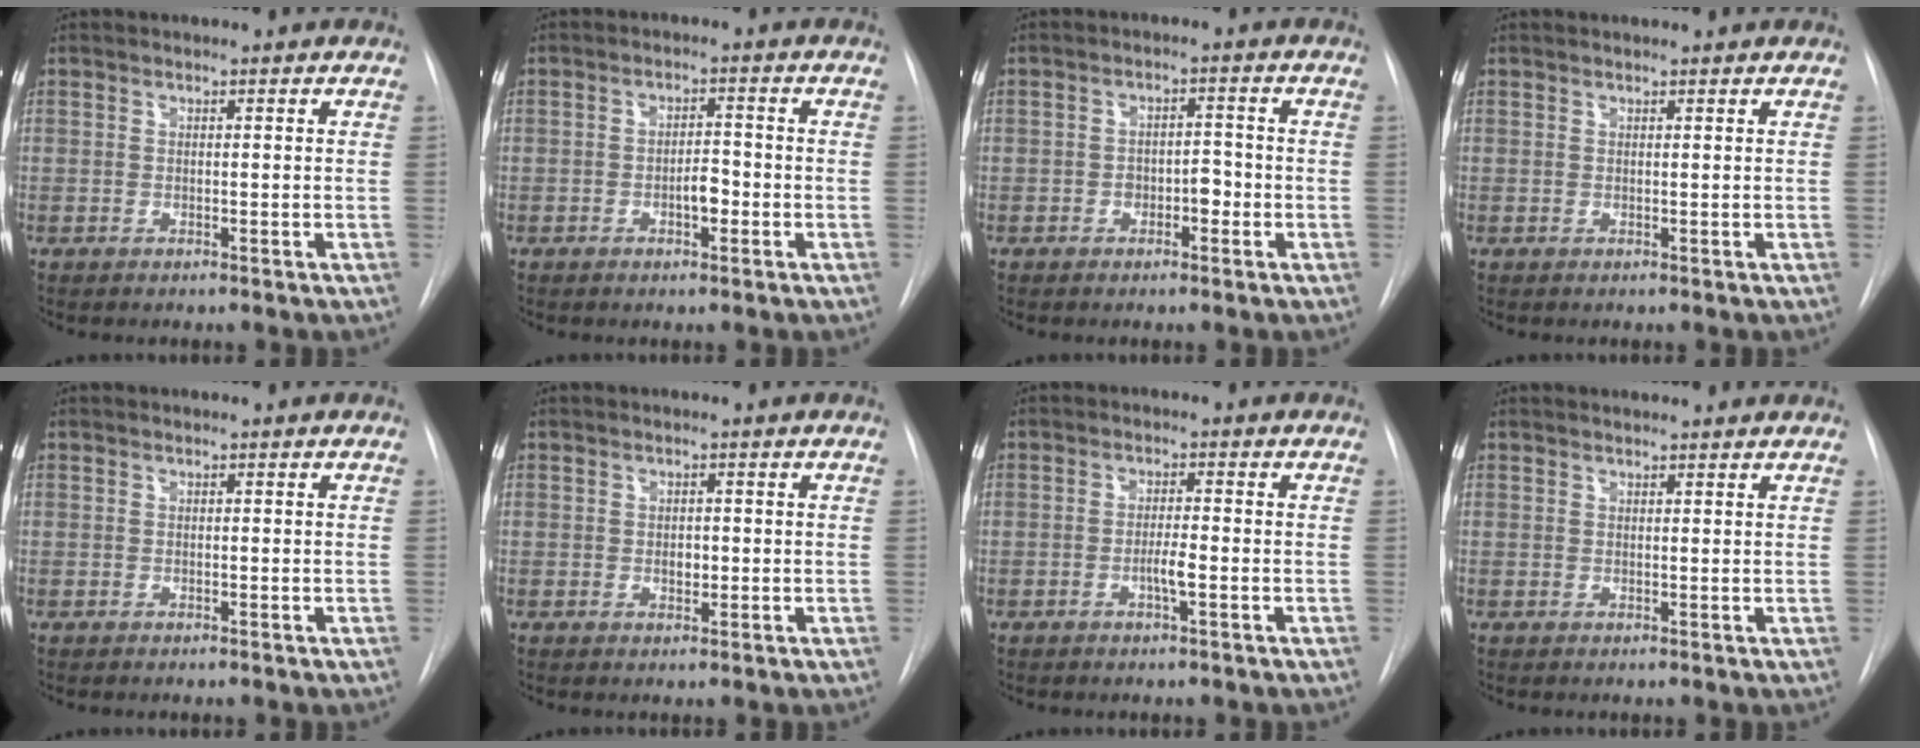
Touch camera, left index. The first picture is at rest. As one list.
[{"total": 2.9, "force": [-1.1, 1.1, 2.4], "torque": [-0.034, 0.005, -0.017]}, {"total": 2.7, "force": [-1.1, 1.5, 2.0], "torque": [-0.023, 0.012, -0.017]}, {"total": 1.8, "force": [1.8, 0.1, 0.4], "torque": [-0.009, 0.019, 0.023]}, {"total": 0.0}, {"total": 1.4, "force": [-0.1, 0.9, 1.0], "torque": [-0.016, 0.001, 0.000]}, {"total": 2.4, "force": [-0.9, 0.1, 2.2], "torque": [-0.041, 0.000, -0.018]}, {"total": 4.7, "force": [4.5, 0.6, 1.2], "torque": [-0.016, 0.022, 0.049]}]